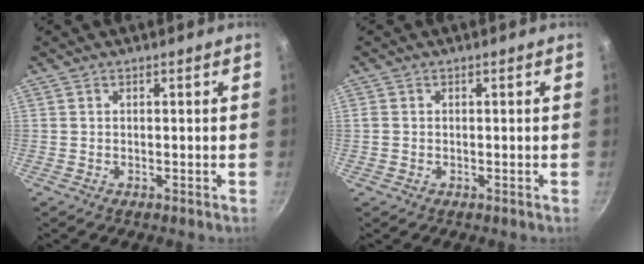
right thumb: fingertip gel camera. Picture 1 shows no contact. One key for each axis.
{"total": 1.3, "fx": 0.0, "fy": 1.2, "fz": 0.6, "tx": -0.010, "ty": 0.003, "tz": -0.001}